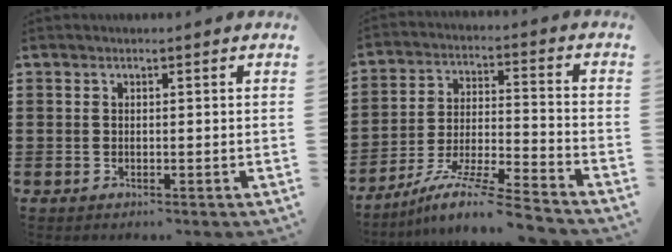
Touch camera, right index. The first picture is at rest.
{"total": 9.6, "force": [-8.3, 0.2, 4.7], "torque": [-0.090, 0.006, -0.166]}